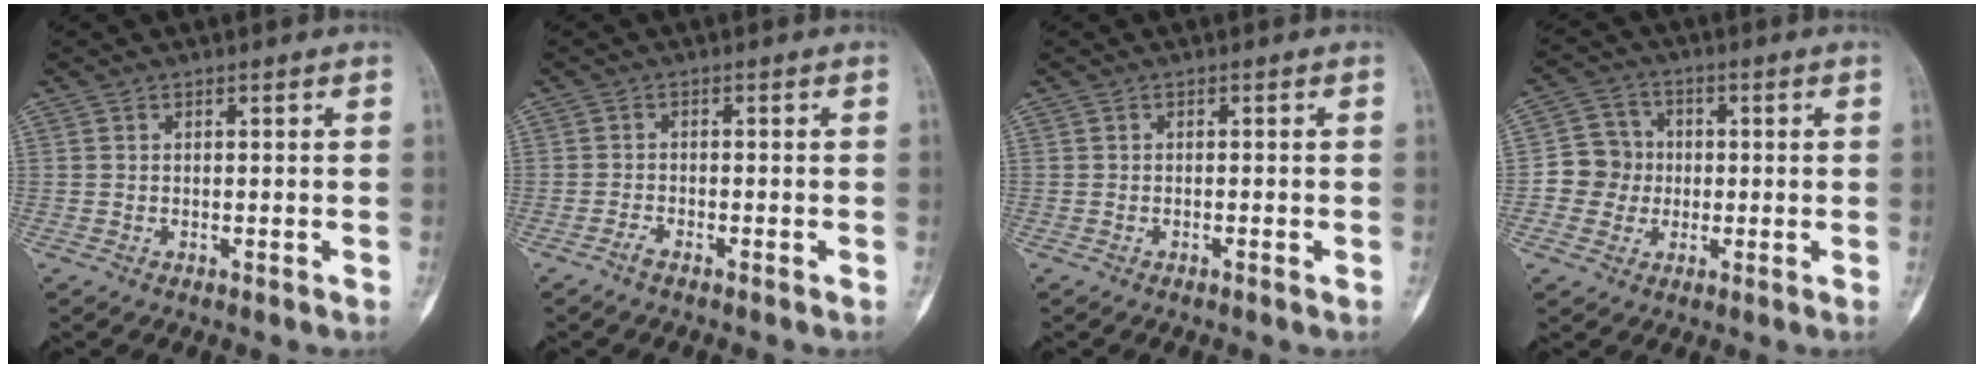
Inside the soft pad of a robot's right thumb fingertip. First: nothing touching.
{"total": 1.5, "force": [-1.2, 0.3, 0.7], "torque": [-0.019, 0.005, -0.026]}
{"total": 0.7, "force": [-0.3, 0.1, 0.6], "torque": [-0.011, 0.001, -0.005]}
{"total": 6.9, "force": [-0.7, 6.7, 1.5], "torque": [0.011, 0.016, -0.021]}